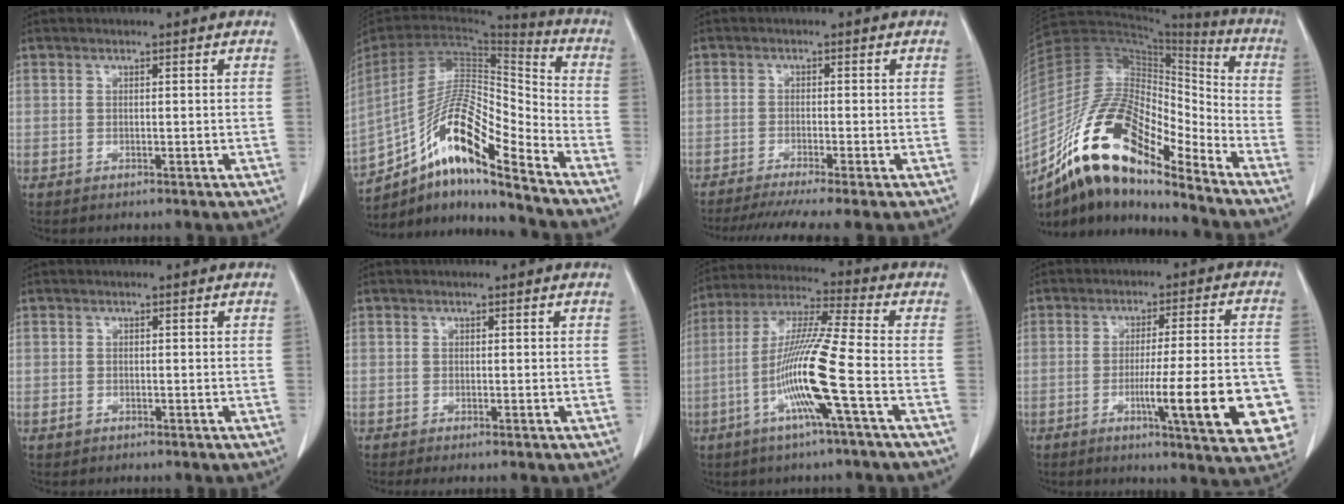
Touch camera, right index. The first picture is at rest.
{"total": 17.4, "force": [-11.5, 2.2, 12.8], "torque": [-0.250, 0.010, -0.206]}
{"total": 8.3, "force": [-6.8, -0.7, 4.8], "torque": [-0.064, -0.017, -0.106]}
{"total": 18.8, "force": [-12.8, 5.5, 12.6], "torque": [-0.230, 0.034, -0.226]}
{"total": 0.7, "force": [-0.4, 0.5, 0.1], "torque": [-0.004, 0.002, -0.007]}
{"total": 0.7, "force": [-0.5, 0.0, 0.5], "torque": [-0.011, -0.003, -0.009]}
{"total": 13.1, "force": [-4.3, -1.1, 12.4], "torque": [-0.247, -0.005, -0.090]}
{"total": 16.4, "force": [-5.1, 1.8, 15.4], "torque": [-0.143, 0.006, -0.059]}